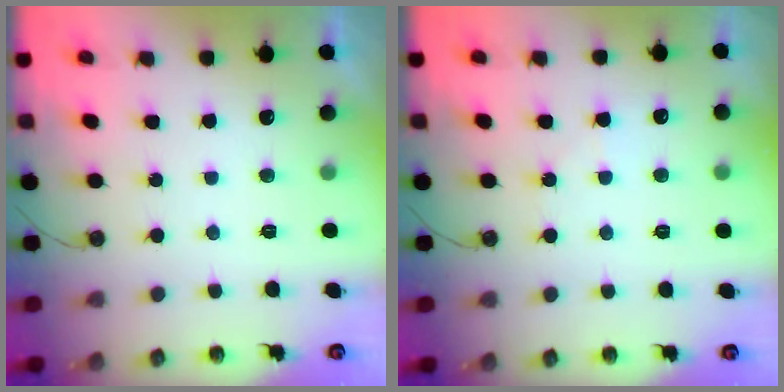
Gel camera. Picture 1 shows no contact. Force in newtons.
{"total": 3.9, "press": 3.8, "slide": 0.7}